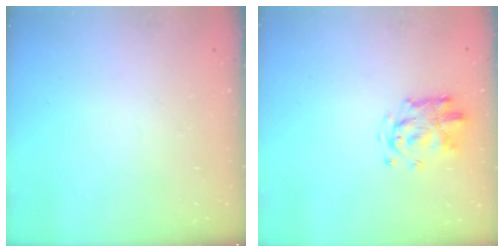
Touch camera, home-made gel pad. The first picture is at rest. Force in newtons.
{"total": 3.5, "press": 3.5, "slide": 0.3}